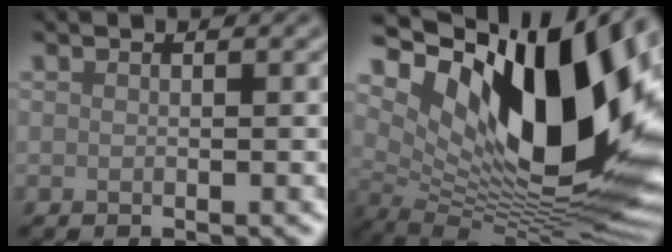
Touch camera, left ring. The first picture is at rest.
{"total": 17.7, "force": [5.4, 7.9, 14.9], "torque": [-0.240, 0.004, 0.093]}